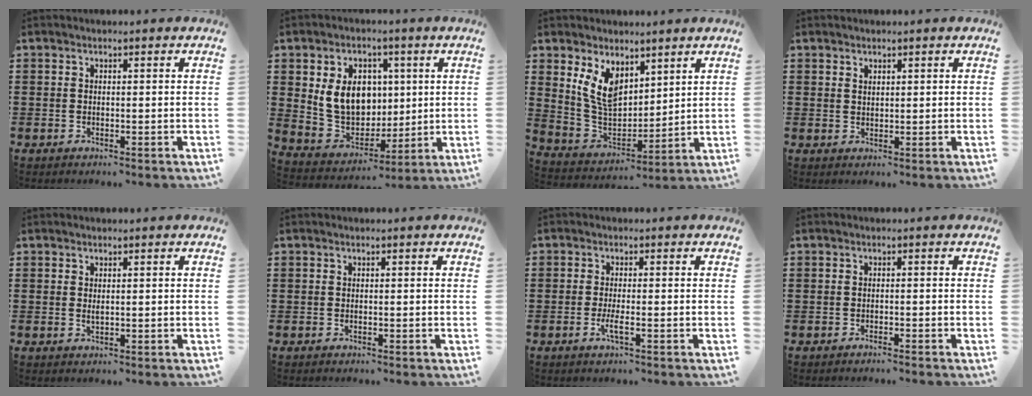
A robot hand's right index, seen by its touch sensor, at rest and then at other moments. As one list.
[{"total": 10.5, "force": [1.9, 8.4, 6.0], "torque": [-0.139, 0.017, 0.036]}, {"total": 7.9, "force": [4.3, 4.9, 4.5], "torque": [-0.115, -0.008, 0.083]}, {"total": 1.2, "force": [1.0, 0.5, 0.1], "torque": [-0.003, 0.003, 0.020]}, {"total": 0.9, "force": [0.3, 0.2, 0.8], "torque": [-0.017, 0.000, 0.006]}, {"total": 0.0}, {"total": 2.4, "force": [-1.1, 0.3, 2.1], "torque": [-0.044, -0.004, -0.021]}, {"total": 0.8, "force": [-0.8, -0.1, 0.2], "torque": [-0.006, 0.000, -0.017]}]